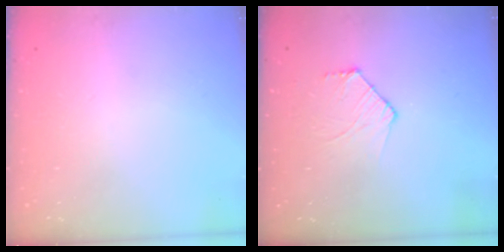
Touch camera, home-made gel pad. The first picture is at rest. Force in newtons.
{"total": 8.0, "press": 7.9, "slide": 0.6}